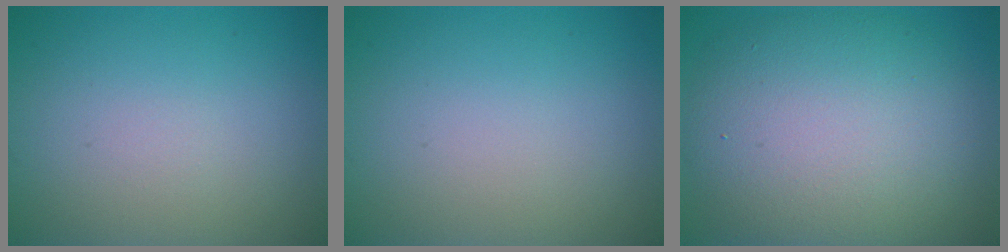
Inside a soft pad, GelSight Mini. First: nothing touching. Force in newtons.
{"total": 0.0}
{"total": 10.7, "press": 10.7, "slide": 0.5}